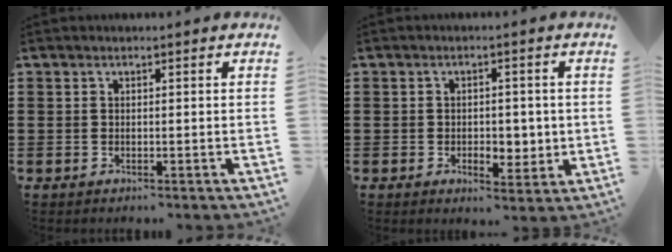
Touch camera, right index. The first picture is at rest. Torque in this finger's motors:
{"motor_torque": [0.22, 0.22, 0.23, 0.03]}